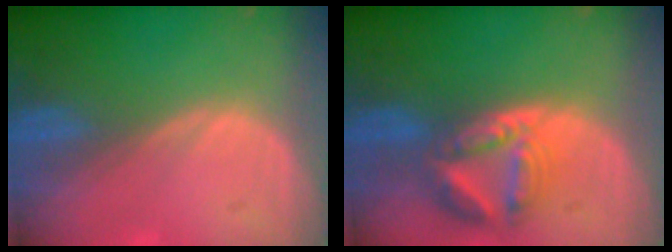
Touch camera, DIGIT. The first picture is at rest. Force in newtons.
{"total": 8.0, "press": 7.0, "slide": 3.8}